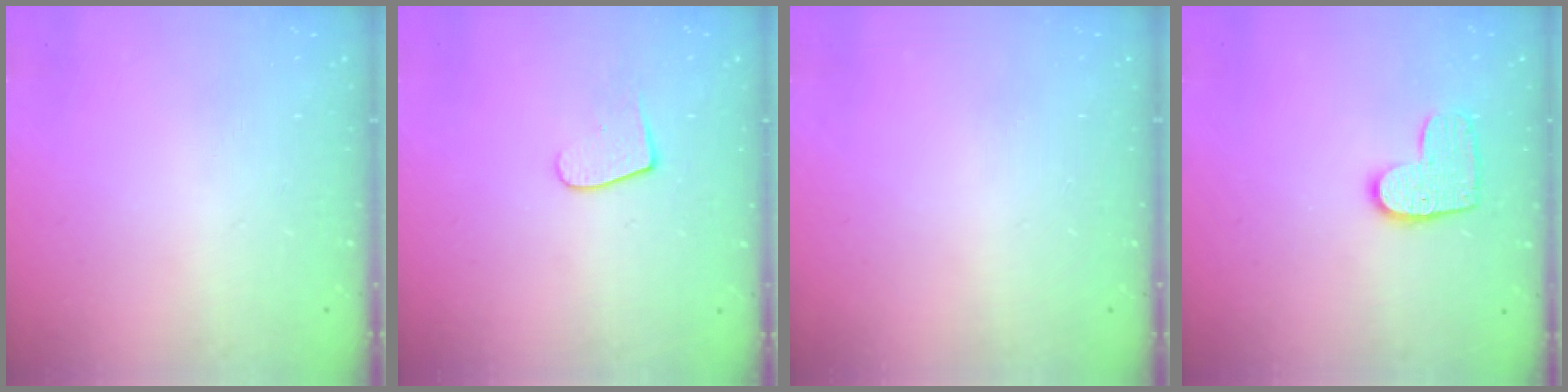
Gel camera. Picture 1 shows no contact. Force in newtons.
{"total": 6.7, "press": 6.7, "slide": 0.6}
{"total": 0.0}
{"total": 9.8, "press": 9.8, "slide": 0.3}